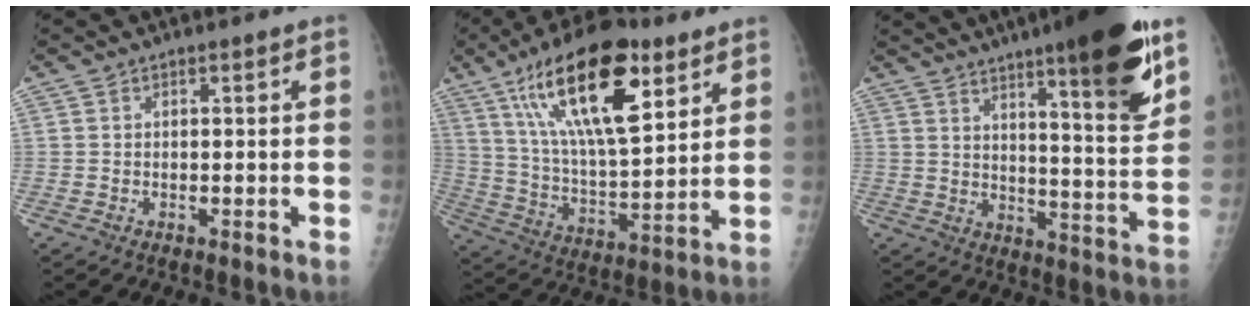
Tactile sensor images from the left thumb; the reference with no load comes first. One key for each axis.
{"total": 23.3, "fx": 11.7, "fy": 8.9, "fz": 18.0, "tx": -0.290, "ty": -0.038, "tz": 0.204}
{"total": 19.1, "fx": 11.5, "fy": 2.7, "fz": 15.1, "tx": -0.193, "ty": -0.063, "tz": 0.168}